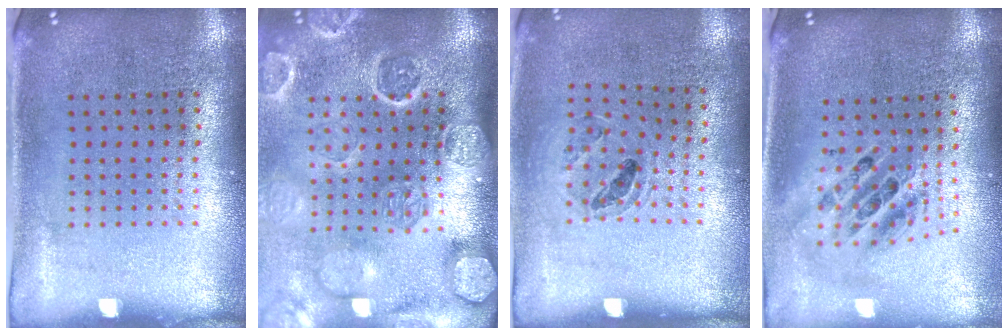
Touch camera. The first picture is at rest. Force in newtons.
{"total": 4.2, "press": 3.5, "slide": 2.4}
{"total": 0.9, "press": 0.9, "slide": 0.1}
{"total": 2.0, "press": 1.6, "slide": 1.3}